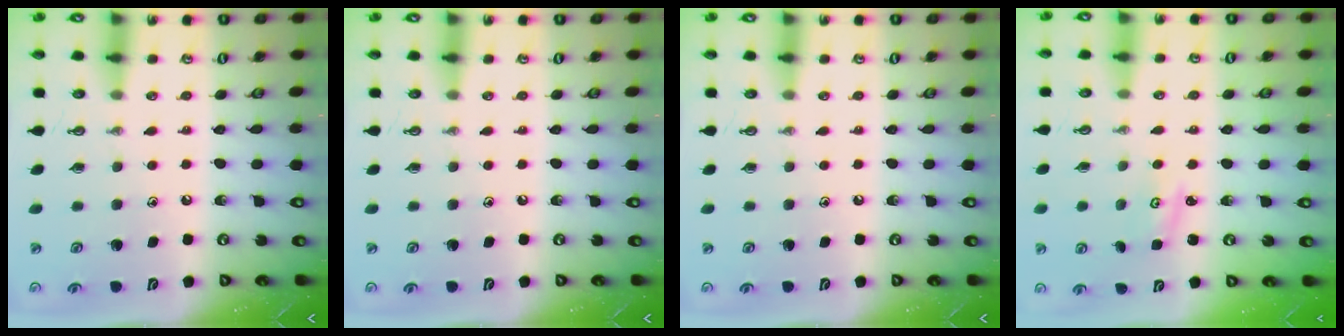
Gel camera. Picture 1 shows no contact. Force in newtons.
{"total": 0.0}
{"total": 0.0}
{"total": 2.3, "press": 2.2, "slide": 0.4}